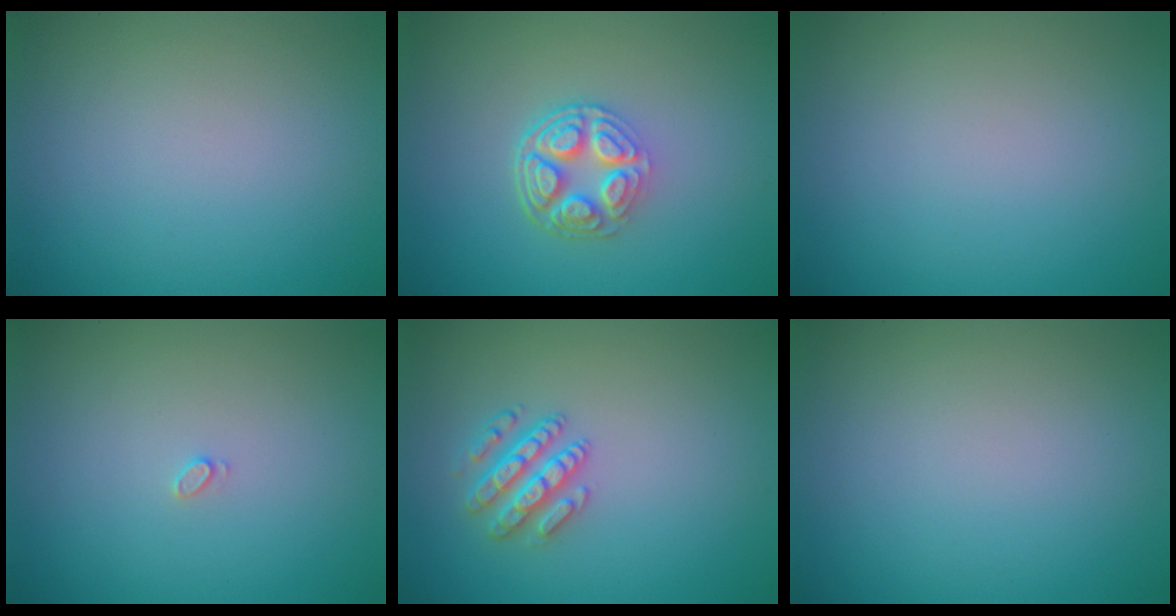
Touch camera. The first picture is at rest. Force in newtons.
{"total": 4.9, "press": 3.6, "slide": 3.4}
{"total": 0.0}
{"total": 0.6, "press": 0.6, "slide": 0.1}
{"total": 2.9, "press": 2.9, "slide": 0.7}
{"total": 0.0}